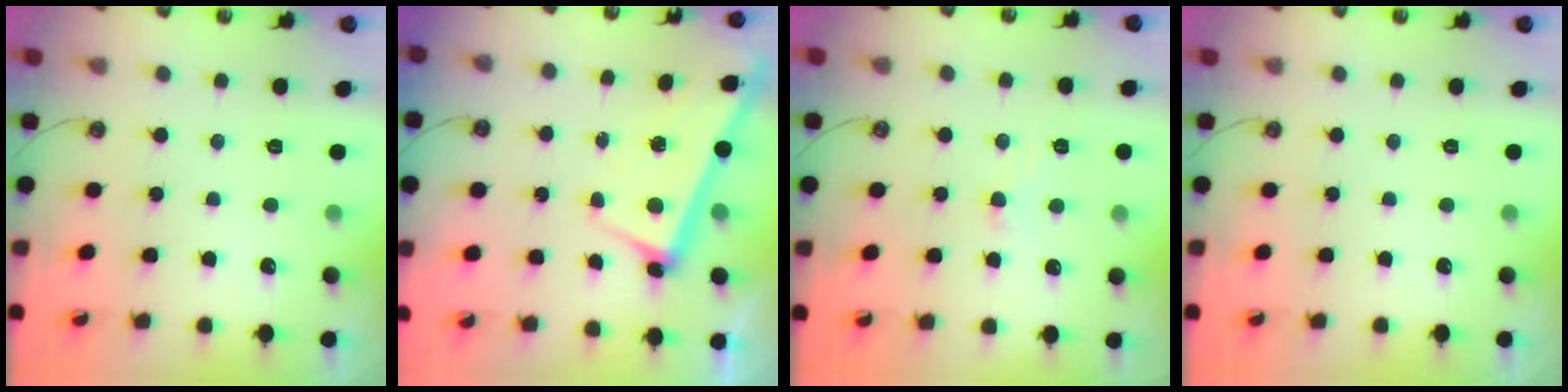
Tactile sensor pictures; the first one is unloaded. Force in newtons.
{"total": 2.8, "press": 2.7, "slide": 0.4}
{"total": 0.9, "press": 0.8, "slide": 0.4}
{"total": 0.0}